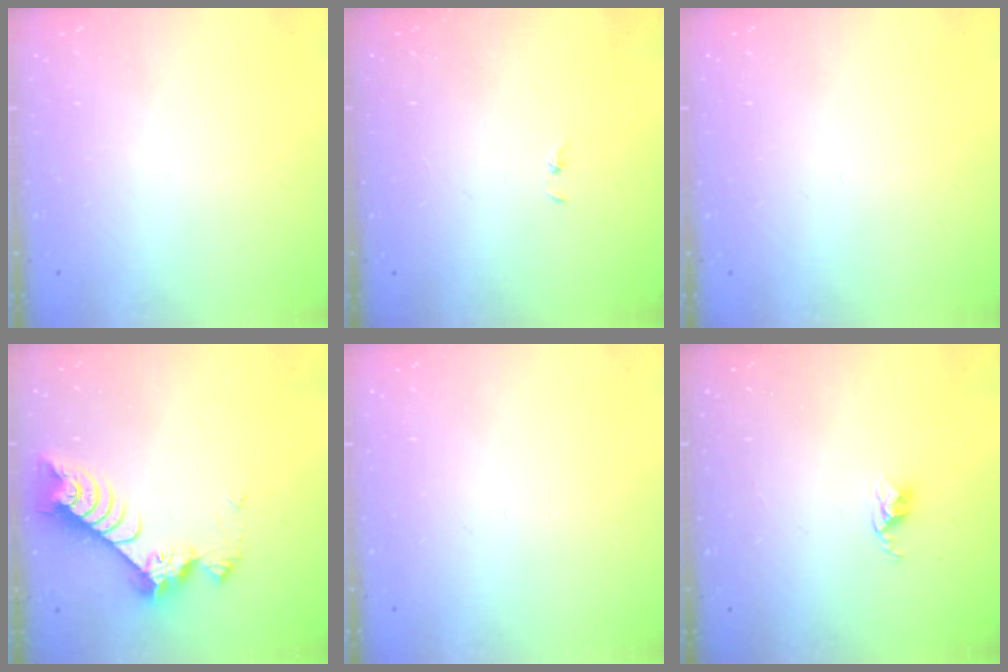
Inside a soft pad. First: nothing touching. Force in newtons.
{"total": 0.7, "press": 0.7, "slide": 0.1}
{"total": 0.0}
{"total": 7.4, "press": 7.3, "slide": 1.0}
{"total": 0.0}
{"total": 2.8, "press": 2.7, "slide": 0.4}